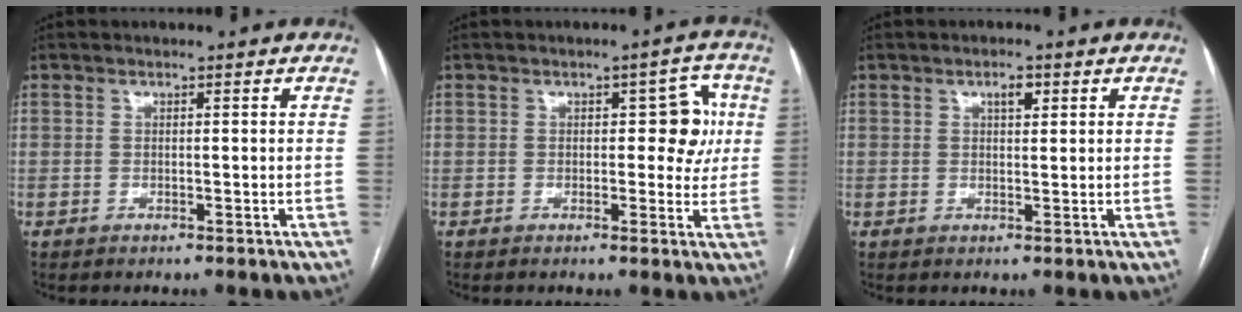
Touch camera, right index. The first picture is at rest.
{"total": 5.8, "force": [0.7, 2.9, 5.0], "torque": [-0.050, 0.023, 0.008]}
{"total": 2.2, "force": [1.1, 0.8, 1.7], "torque": [-0.031, 0.001, 0.016]}